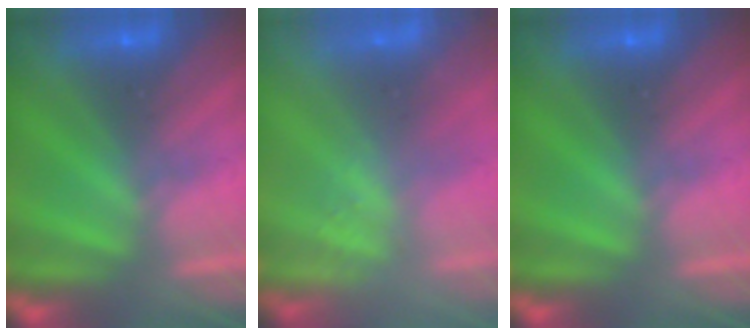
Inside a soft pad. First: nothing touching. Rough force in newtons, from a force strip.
{"total": 2.0}
{"total": 0.0}